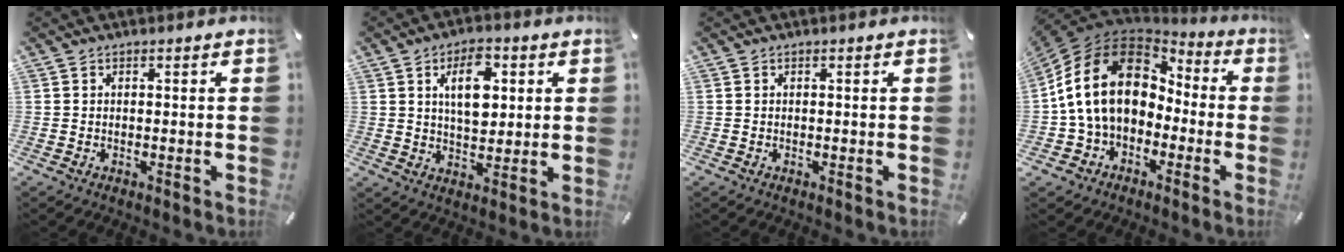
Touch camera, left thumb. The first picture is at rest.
{"total": 10.1, "force": [3.1, 5.9, 7.6], "torque": [-0.125, -0.003, 0.048]}
{"total": 0.0}
{"total": 18.4, "force": [1.8, 14.0, 11.9], "torque": [-0.248, 0.015, 0.028]}